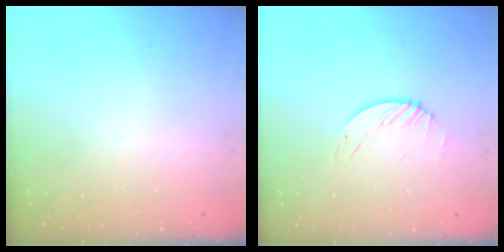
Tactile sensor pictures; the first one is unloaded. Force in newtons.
{"total": 1.2, "press": 1.2, "slide": 0.2}